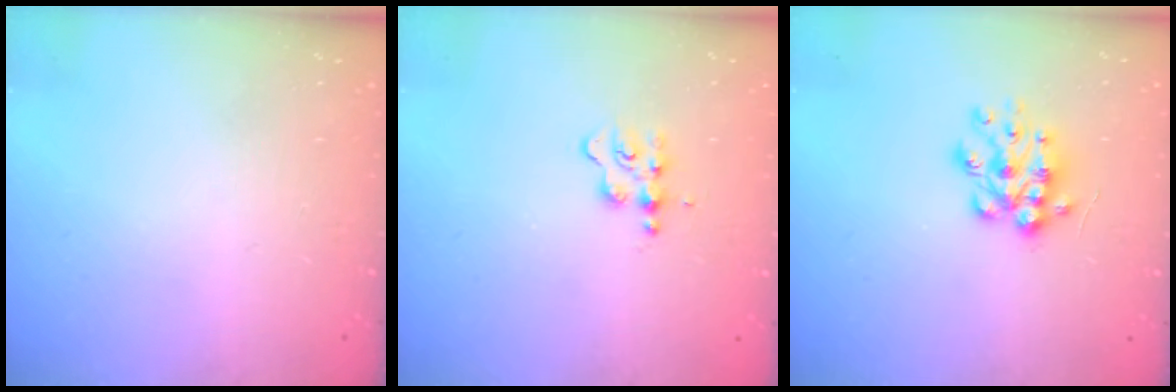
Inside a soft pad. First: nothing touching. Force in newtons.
{"total": 2.8, "press": 2.8, "slide": 0.3}
{"total": 11.2, "press": 11.2, "slide": 0.5}